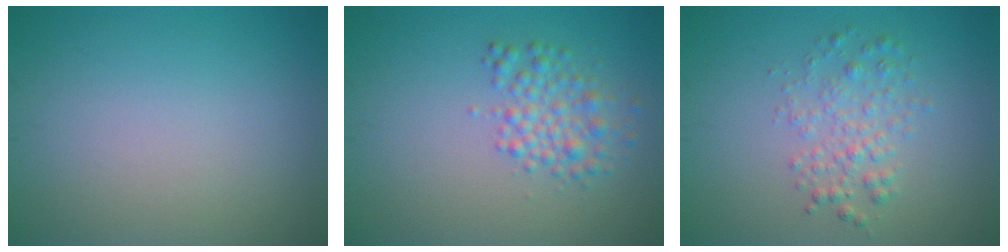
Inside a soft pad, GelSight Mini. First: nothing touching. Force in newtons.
{"total": 2.9, "press": 2.9, "slide": 0.0}
{"total": 2.5, "press": 2.5, "slide": 0.0}